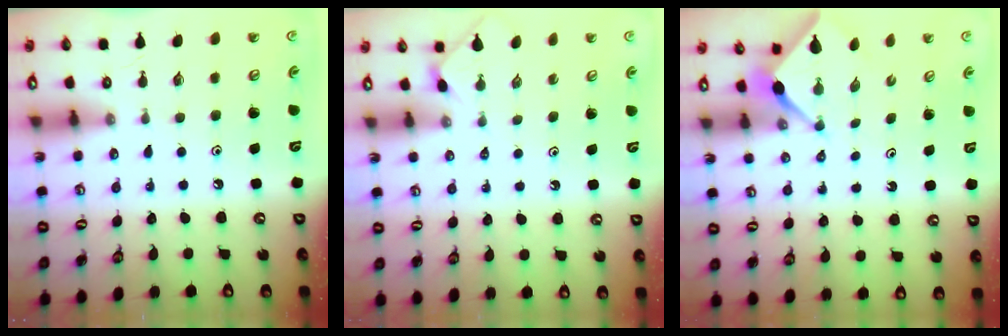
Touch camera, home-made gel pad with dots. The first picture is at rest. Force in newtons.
{"total": 1.8, "press": 1.7, "slide": 0.4}
{"total": 2.3, "press": 2.3, "slide": 0.3}